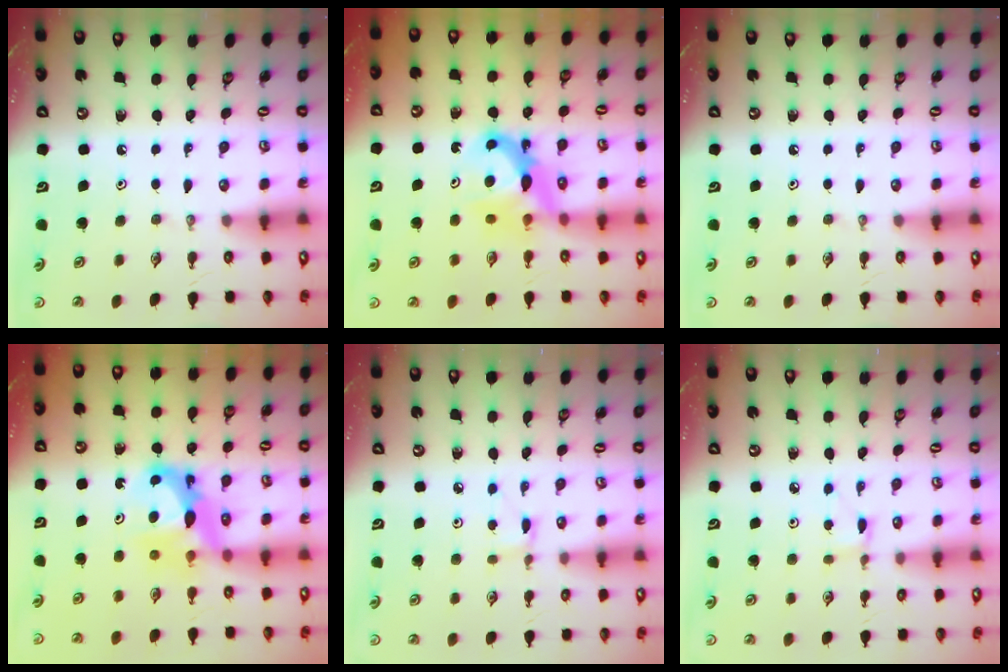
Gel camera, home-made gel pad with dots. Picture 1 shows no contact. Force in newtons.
{"total": 7.5, "press": 7.5, "slide": 0.1}
{"total": 0.0}
{"total": 8.5, "press": 8.5, "slide": 0.5}
{"total": 2.2, "press": 2.2, "slide": 0.3}
{"total": 2.2, "press": 2.2, "slide": 0.3}